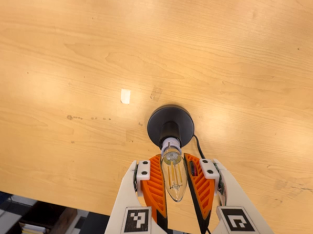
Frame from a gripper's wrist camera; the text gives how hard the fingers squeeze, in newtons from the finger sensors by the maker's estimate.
{"total": 11.3, "left": 10.4, "right": 12.2}